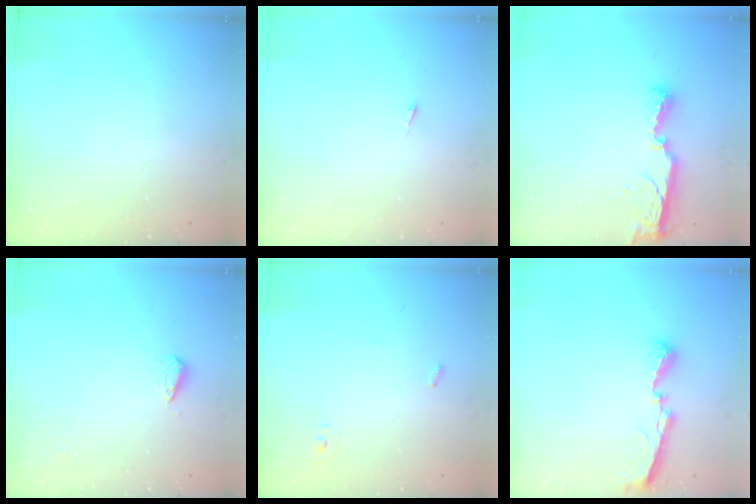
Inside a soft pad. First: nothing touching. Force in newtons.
{"total": 2.6, "press": 2.5, "slide": 0.3}
{"total": 9.5, "press": 9.2, "slide": 2.7}
{"total": 5.5, "press": 5.4, "slide": 0.9}
{"total": 2.4, "press": 2.4, "slide": 0.2}
{"total": 8.0, "press": 8.0, "slide": 0.4}